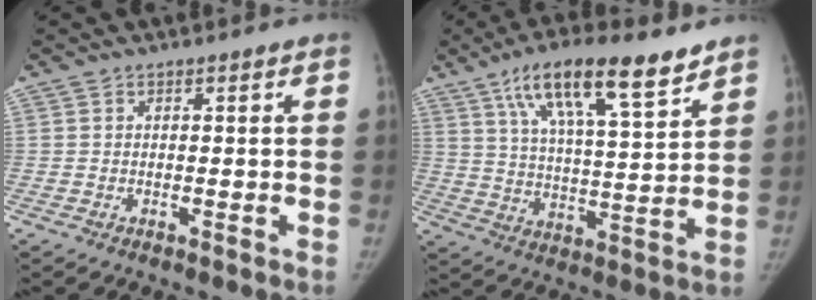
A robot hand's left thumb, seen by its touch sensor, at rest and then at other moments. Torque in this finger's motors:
{"motor_torque": [0.46, 0.09, 1.44, -0.96, 0.12]}